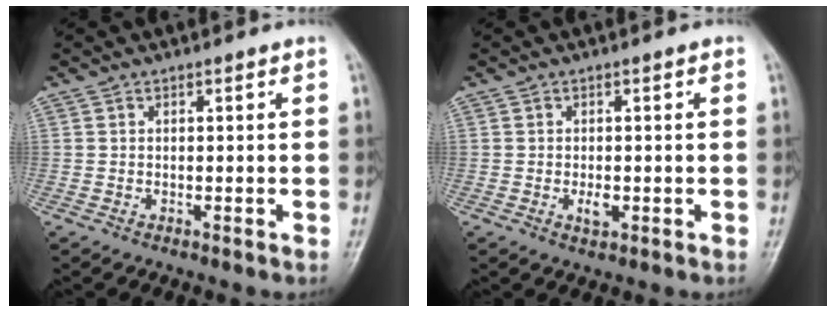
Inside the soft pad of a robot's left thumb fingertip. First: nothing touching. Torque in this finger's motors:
{"motor_torque": [0.33, 0.45, 0.23, 0.05, 0.00]}